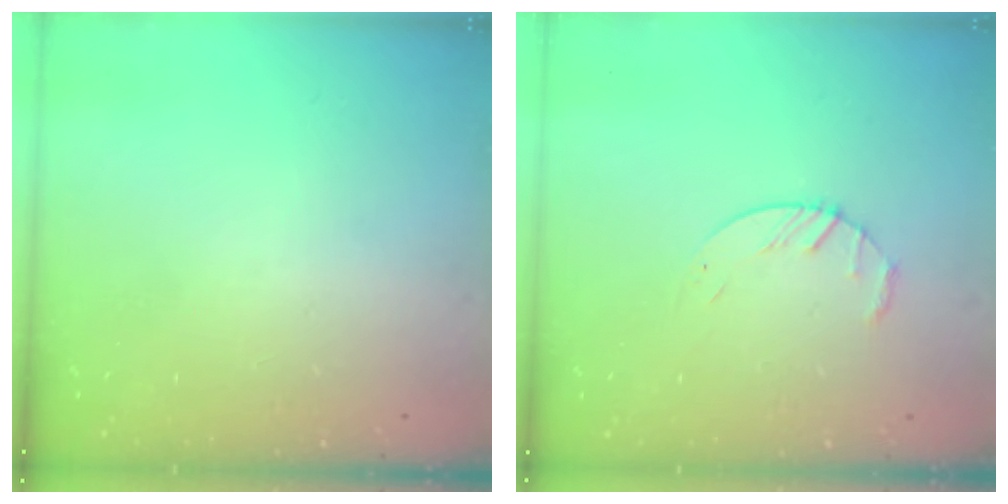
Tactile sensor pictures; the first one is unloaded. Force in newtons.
{"total": 4.3, "press": 4.2, "slide": 0.6}